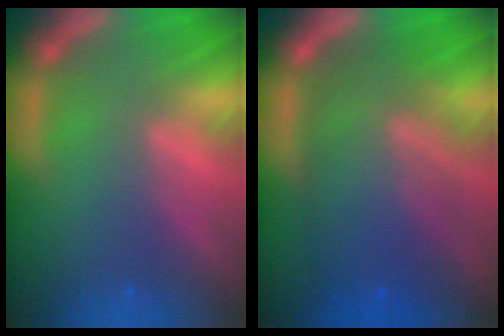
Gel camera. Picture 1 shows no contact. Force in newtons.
{"total": 10.0}